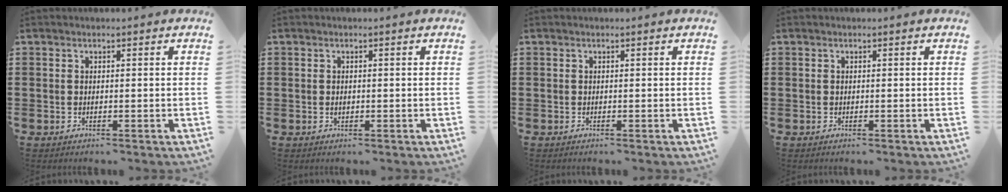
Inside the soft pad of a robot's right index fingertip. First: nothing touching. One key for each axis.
{"total": 0.6, "fx": 0.0, "fy": 0.4, "fz": 0.5, "tx": -0.011, "ty": 0.002, "tz": -0.001}
{"total": 0.0}
{"total": 0.0}